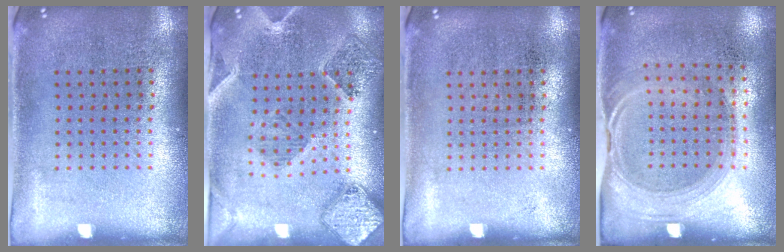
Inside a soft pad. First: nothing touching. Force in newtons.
{"total": 1.5, "press": 1.5, "slide": 0.3}
{"total": 0.0}
{"total": 1.5, "press": 1.3, "slide": 0.7}